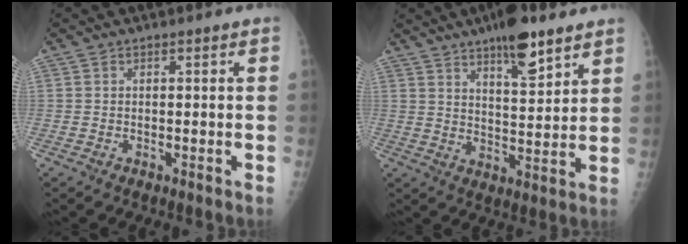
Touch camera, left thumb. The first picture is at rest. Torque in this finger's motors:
{"motor_torque": [1.73, 0.89, 1.27, -0.88, 0.23]}